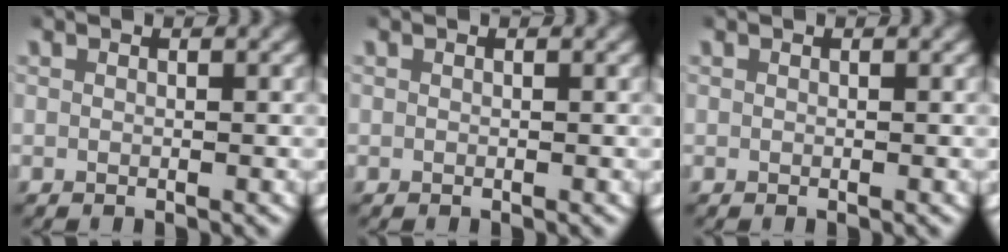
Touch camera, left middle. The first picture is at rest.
{"total": 0.0}
{"total": 0.0}